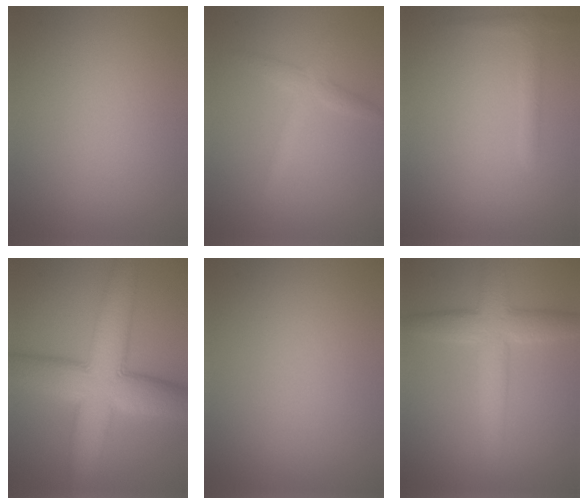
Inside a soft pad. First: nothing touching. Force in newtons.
{"total": 2.1, "press": 2.1, "slide": 0.1}
{"total": 1.3, "press": 1.3, "slide": 0.1}
{"total": 10.8, "press": 10.8, "slide": 0.3}
{"total": 0.0}
{"total": 5.3, "press": 5.3, "slide": 0.2}